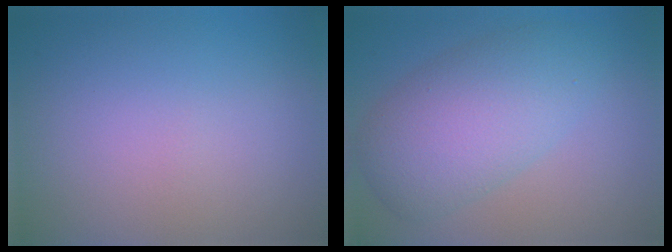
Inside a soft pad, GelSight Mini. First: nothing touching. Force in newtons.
{"total": 6.4, "press": 6.4, "slide": 0.1}